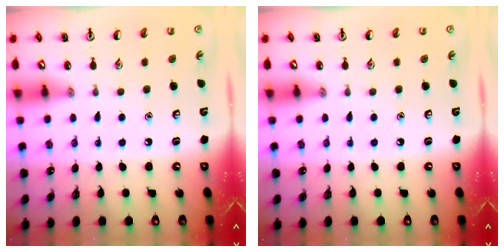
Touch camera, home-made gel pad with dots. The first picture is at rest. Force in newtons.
{"total": 0.0}